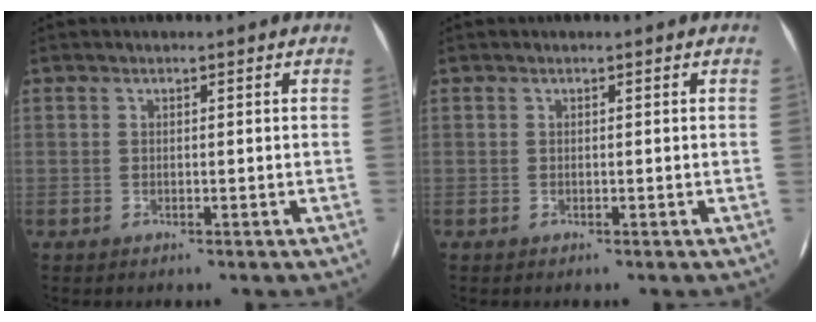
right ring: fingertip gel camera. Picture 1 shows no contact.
{"total": 0.0}